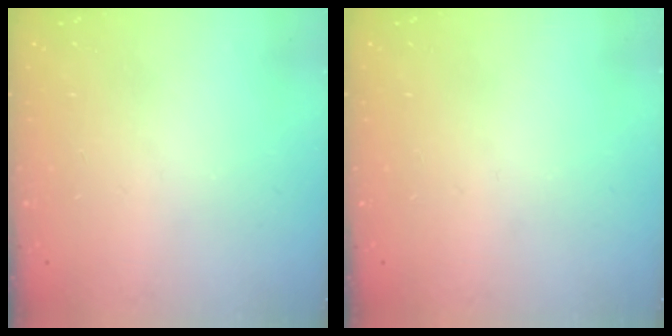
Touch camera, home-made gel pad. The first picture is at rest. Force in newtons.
{"total": 0.0}